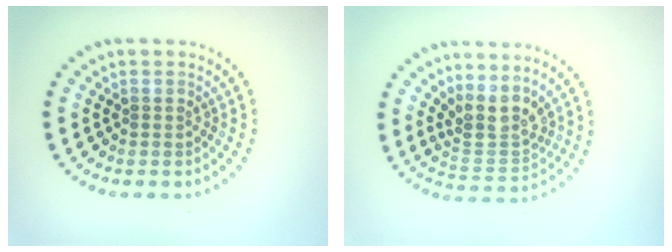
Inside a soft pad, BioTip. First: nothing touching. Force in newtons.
{"total": 3.3, "press": 2.5, "slide": 2.1}